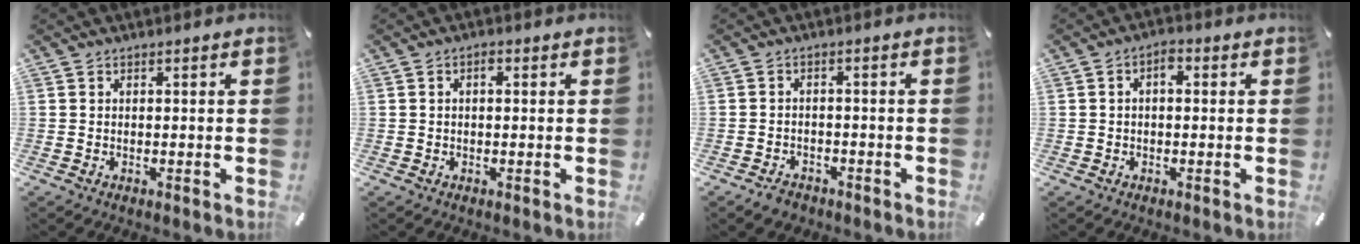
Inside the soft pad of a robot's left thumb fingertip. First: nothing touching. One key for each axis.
{"total": 1.3, "fx": 0.0, "fy": 0.7, "fz": 1.2, "tx": -0.023, "ty": 0.005, "tz": -0.001}
{"total": 2.7, "fx": -2.1, "fy": 1.5, "fz": 0.6, "tx": -0.009, "ty": 0.013, "tz": -0.043}
{"total": 2.7, "fx": 0.0, "fy": 1.5, "fz": 2.3, "tx": -0.046, "ty": 0.011, "tz": -0.003}